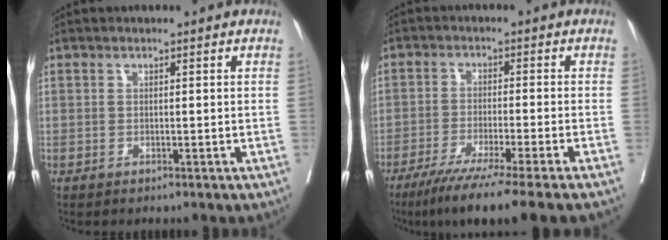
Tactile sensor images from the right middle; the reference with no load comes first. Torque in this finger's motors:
{"motor_torque": [1.19, -0.95, 0.53, 0.14]}